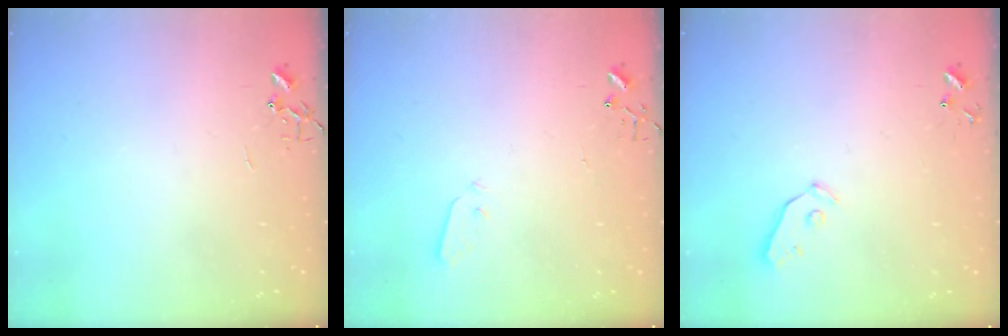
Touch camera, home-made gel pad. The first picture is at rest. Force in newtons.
{"total": 2.2, "press": 2.2, "slide": 0.4}
{"total": 3.9, "press": 3.9, "slide": 0.3}